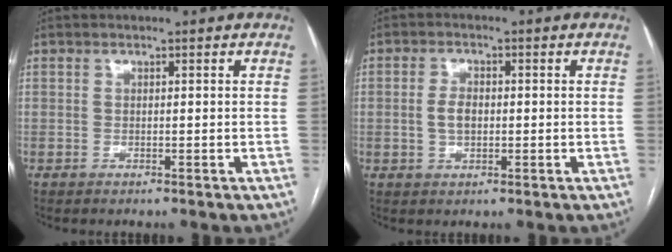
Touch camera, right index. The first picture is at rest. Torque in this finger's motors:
{"motor_torque": [0.40, -0.11, 0.08, 0.02]}